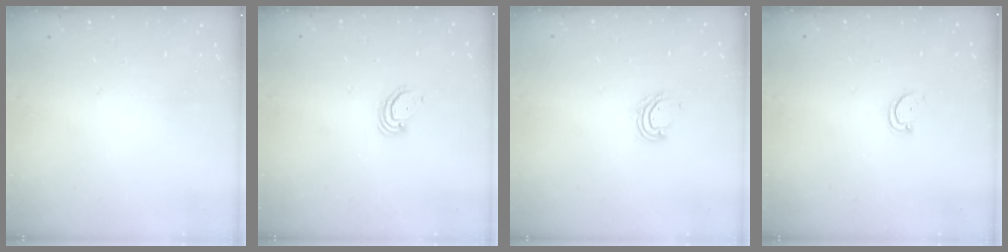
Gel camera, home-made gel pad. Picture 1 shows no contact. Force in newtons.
{"total": 2.9, "press": 2.9, "slide": 0.3}
{"total": 5.2, "press": 5.2, "slide": 0.4}
{"total": 2.9, "press": 2.9, "slide": 0.4}